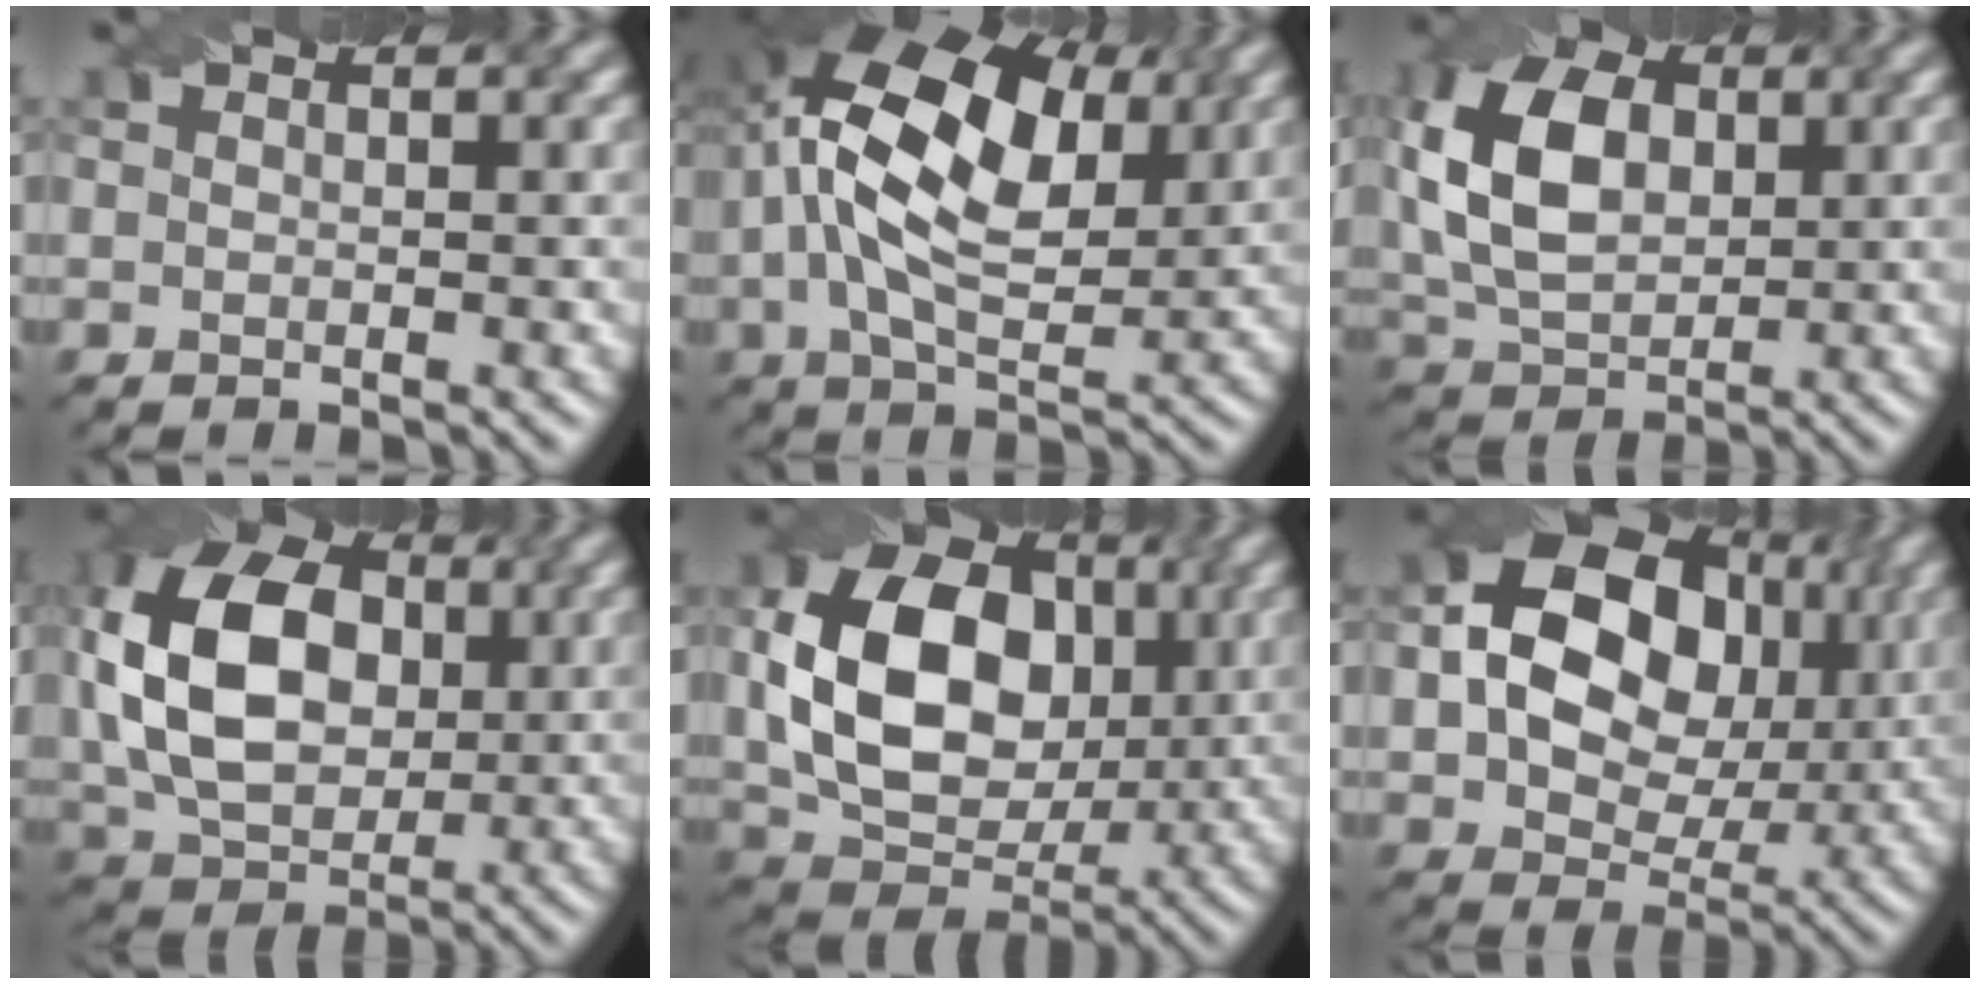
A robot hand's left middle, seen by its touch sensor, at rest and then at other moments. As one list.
[{"total": 15.0, "force": [4.1, 8.6, 11.7], "torque": [-0.192, 0.022, 0.065]}, {"total": 10.0, "force": [1.8, 6.6, 7.4], "torque": [-0.171, 0.017, 0.028]}, {"total": 13.5, "force": [1.6, 9.4, 9.6], "torque": [-0.211, 0.014, 0.029]}, {"total": 12.1, "force": [1.1, 8.9, 8.2], "torque": [-0.159, 0.001, 0.026]}, {"total": 13.4, "force": [2.2, 9.6, 9.1], "torque": [-0.150, 0.016, 0.033]}]